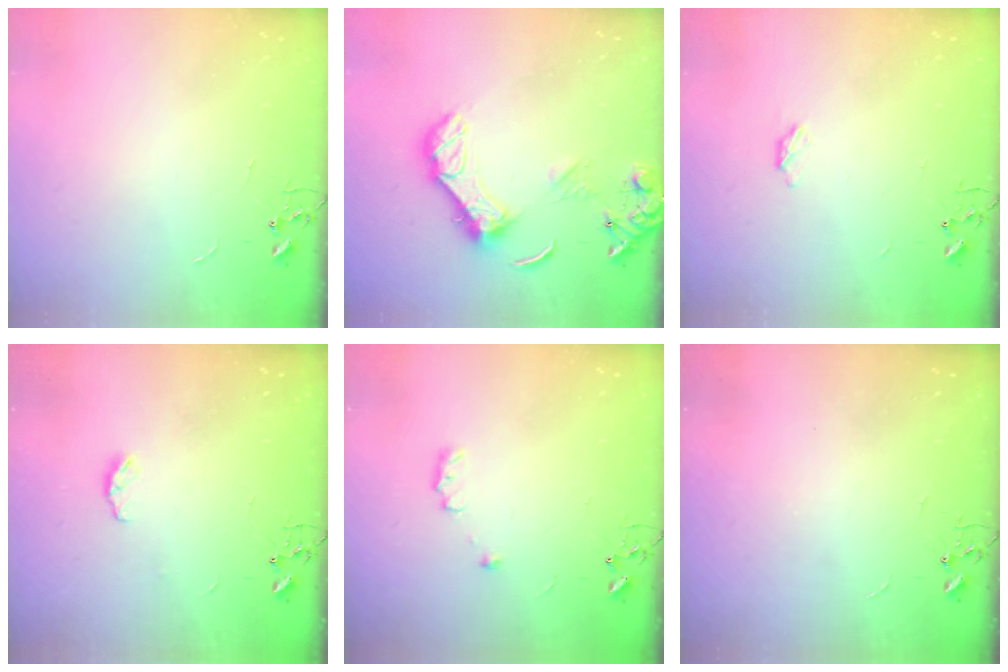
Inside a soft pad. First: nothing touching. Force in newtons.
{"total": 13.9, "press": 13.8, "slide": 1.6}
{"total": 2.9, "press": 2.9, "slide": 0.5}
{"total": 4.7, "press": 4.6, "slide": 0.6}
{"total": 6.1, "press": 5.9, "slide": 1.6}
{"total": 0.0}